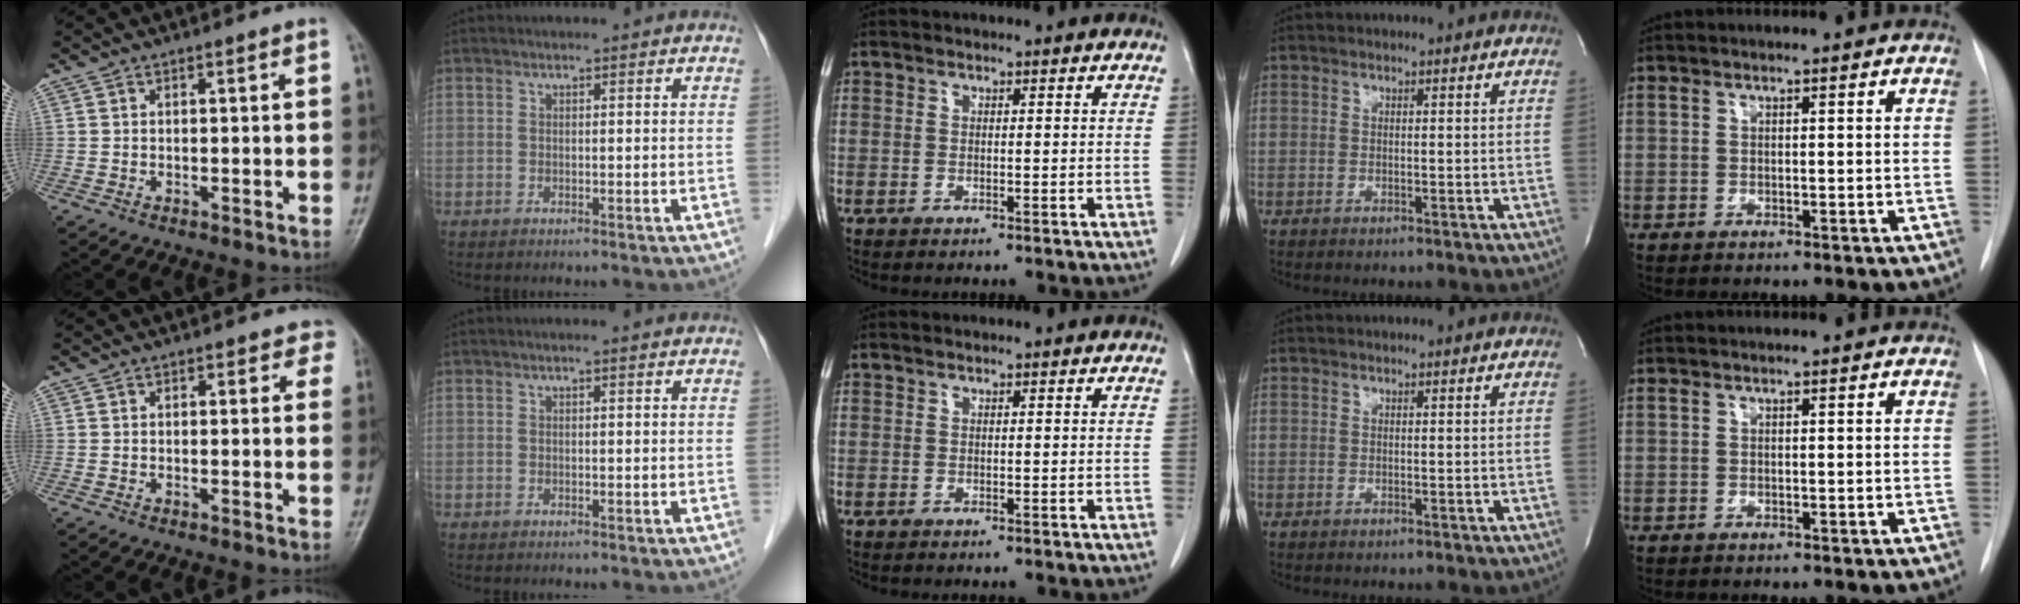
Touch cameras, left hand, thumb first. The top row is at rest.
{"thumb": {"total": 2.3, "force": [1.4, 1.7, 0.7], "torque": [0.025, -0.004, -0.001]}, "index": {"total": 0.9, "force": [0.7, 0.1, 0.5], "torque": [-0.009, 0.010, 0.011]}}